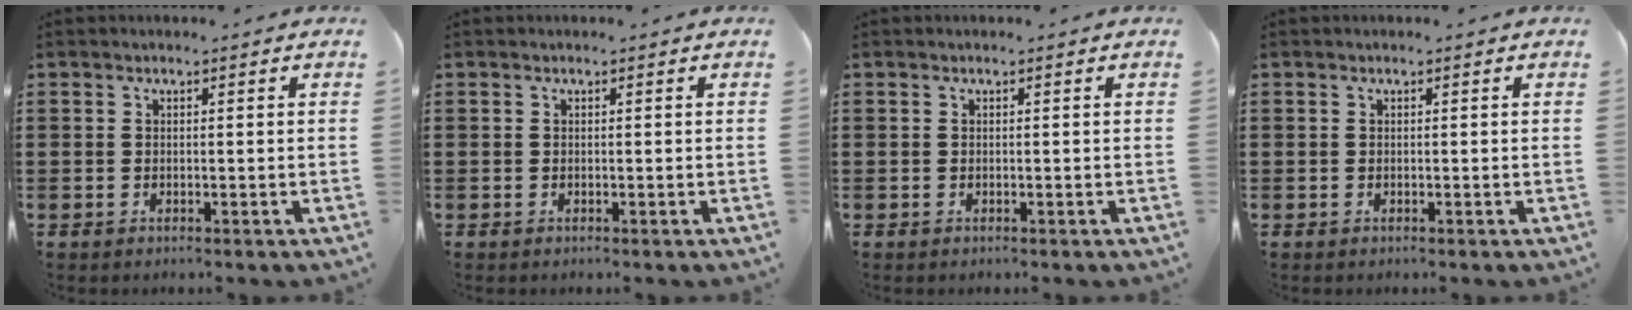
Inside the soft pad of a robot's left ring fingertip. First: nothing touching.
{"total": 0.0}
{"total": 0.0}
{"total": 0.0}